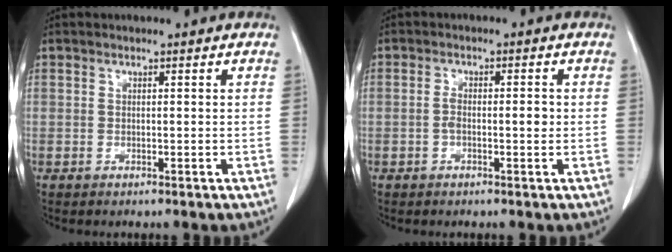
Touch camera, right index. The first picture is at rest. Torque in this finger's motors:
{"motor_torque": [0.43, -0.22, 0.21, 0.05]}